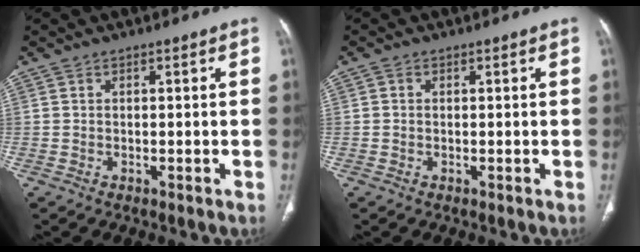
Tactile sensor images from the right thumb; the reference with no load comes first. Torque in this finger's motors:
{"motor_torque": [-0.43, 0.16, -0.21, -0.01, 0.05]}